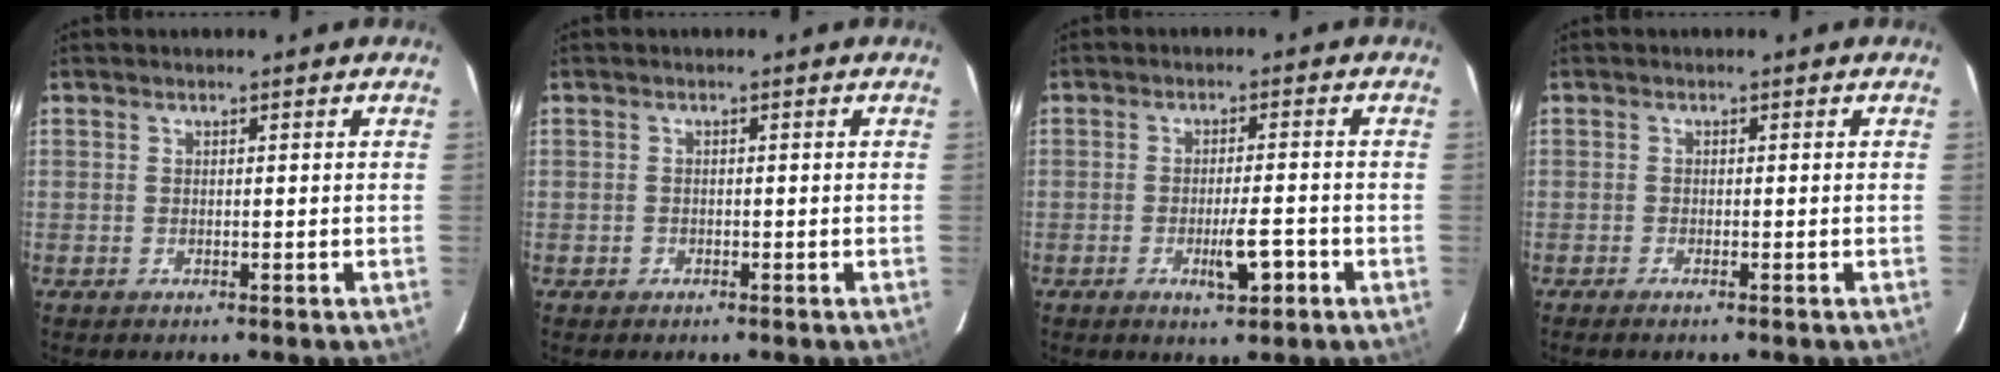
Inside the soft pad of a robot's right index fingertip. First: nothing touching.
{"total": 0.7, "force": [-0.4, 0.6, 0.1], "torque": [-0.005, 0.003, -0.008]}
{"total": 4.5, "force": [-1.9, 0.7, 4.0], "torque": [-0.068, -0.002, -0.028]}
{"total": 1.2, "force": [-0.9, -0.1, 0.7], "torque": [-0.014, -0.002, -0.015]}